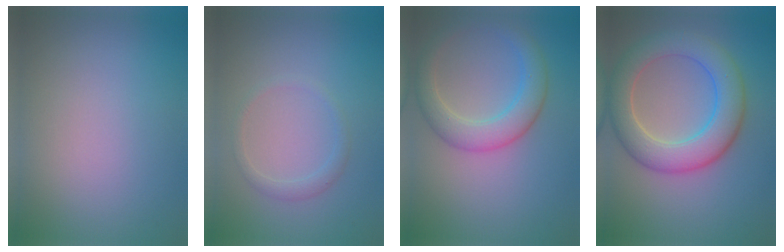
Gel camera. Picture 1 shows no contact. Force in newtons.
{"total": 1.3, "press": 1.3, "slide": 0.2}
{"total": 4.3, "press": 4.3, "slide": 0.2}
{"total": 7.1, "press": 7.1, "slide": 0.5}